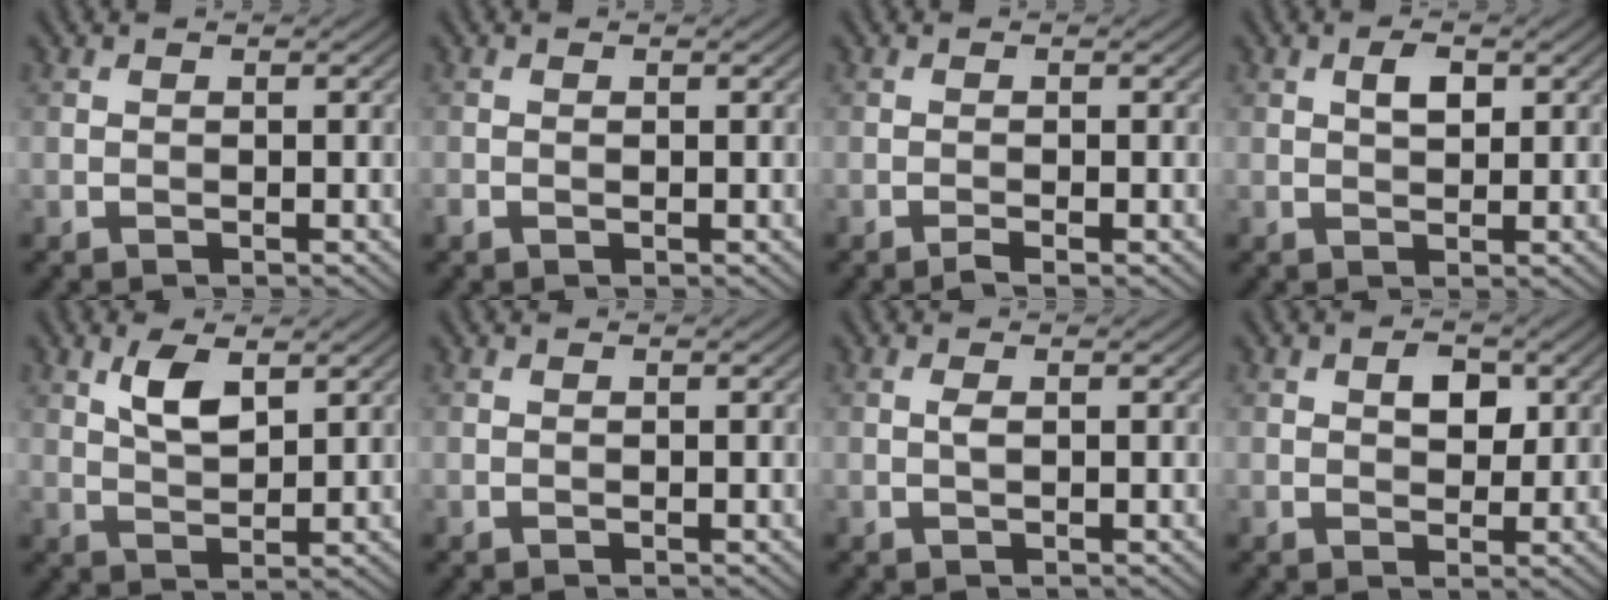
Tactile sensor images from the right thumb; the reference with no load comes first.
{"total": 0.6, "force": [-0.2, 0.3, 0.5], "torque": [-0.011, -0.001, -0.004]}
{"total": 0.8, "force": [-0.6, -0.1, 0.6], "torque": [-0.011, 0.003, -0.017]}
{"total": 2.2, "force": [0.7, 1.1, 1.7], "torque": [-0.032, 0.000, 0.012]}
{"total": 4.5, "force": [2.2, 1.9, 3.5], "torque": [-0.078, -0.001, 0.044]}
{"total": 0.0}
{"total": 0.8, "force": [0.1, 0.2, 0.8], "torque": [-0.018, 0.002, 0.002]}
{"total": 3.3, "force": [1.0, 2.1, 2.3], "torque": [-0.038, -0.001, 0.017]}